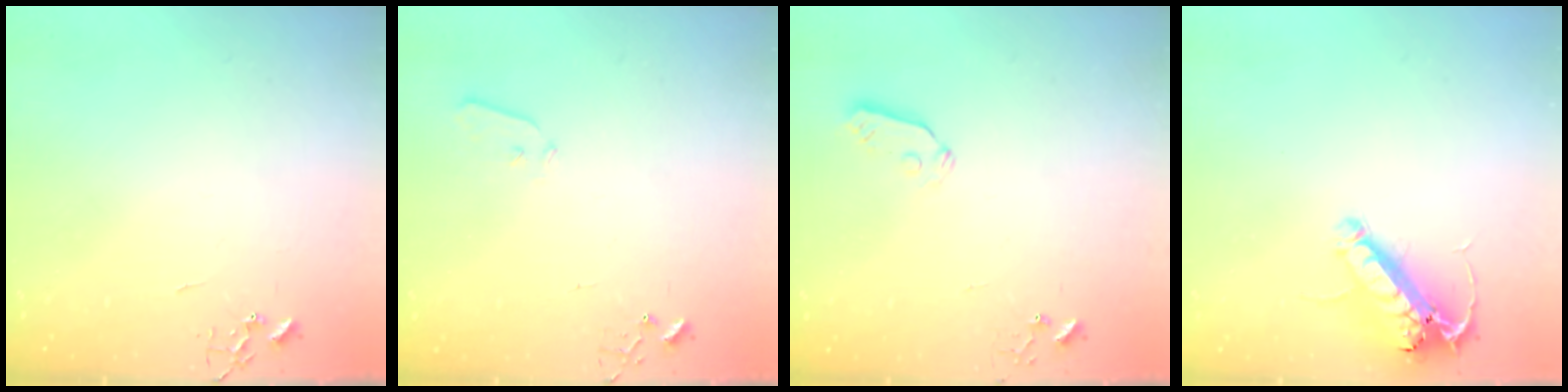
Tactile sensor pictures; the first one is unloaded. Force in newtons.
{"total": 4.0, "press": 3.9, "slide": 0.6}
{"total": 3.9, "press": 3.8, "slide": 0.6}
{"total": 15.2, "press": 15.0, "slide": 2.7}